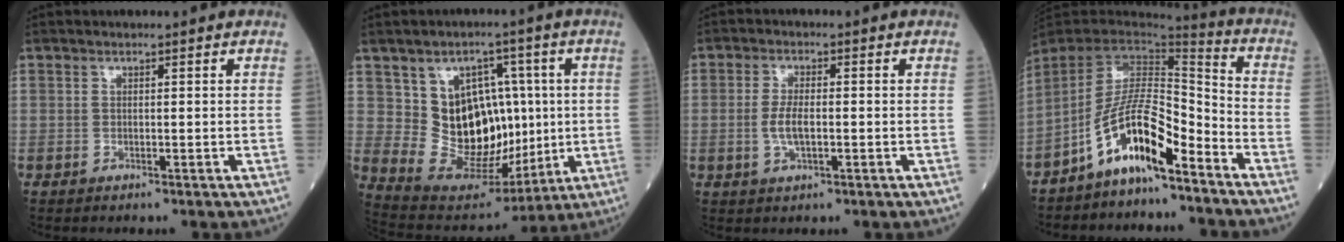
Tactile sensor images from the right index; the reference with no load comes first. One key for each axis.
{"total": 14.5, "fx": 2.1, "fy": 9.9, "fz": 10.4, "tx": -0.166, "ty": 0.027, "tz": 0.060}
{"total": 4.2, "fx": -0.6, "fy": 1.5, "fz": 3.8, "tx": -0.078, "ty": 0.000, "tz": -0.012}
{"total": 12.2, "fx": -7.7, "fy": 3.0, "fz": 8.9, "tx": -0.171, "ty": 0.018, "tz": -0.144}